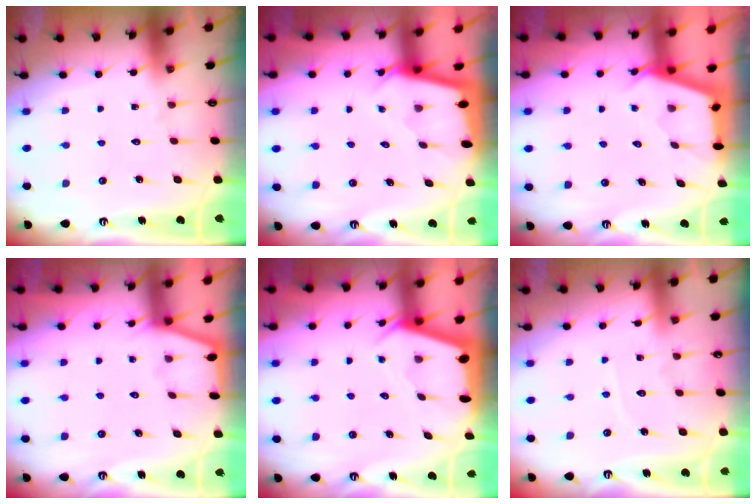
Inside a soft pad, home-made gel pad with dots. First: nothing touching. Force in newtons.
{"total": 1.9, "press": 1.9, "slide": 0.2}
{"total": 2.6, "press": 2.6, "slide": 0.3}
{"total": 1.6, "press": 1.5, "slide": 0.3}
{"total": 2.4, "press": 2.4, "slide": 0.4}
{"total": 3.9, "press": 3.9, "slide": 0.2}